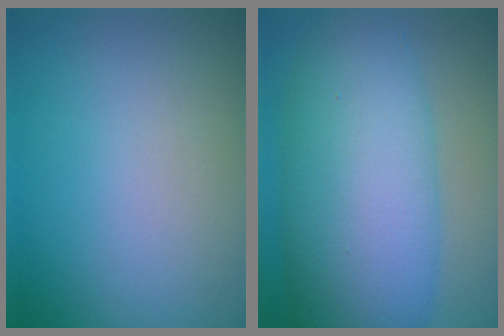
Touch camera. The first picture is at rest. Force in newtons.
{"total": 11.5, "press": 11.5, "slide": 0.2}